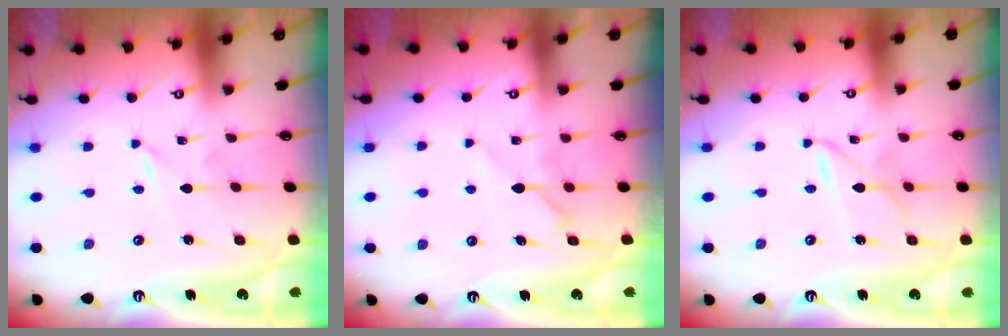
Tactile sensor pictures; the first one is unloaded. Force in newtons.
{"total": 5.4, "press": 5.4, "slide": 0.5}
{"total": 4.1, "press": 4.1, "slide": 0.3}